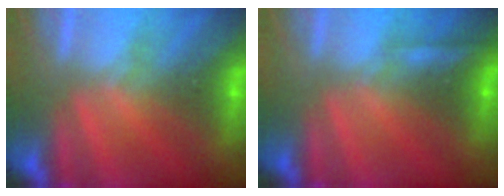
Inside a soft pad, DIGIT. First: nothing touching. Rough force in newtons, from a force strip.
{"total": 2.2}